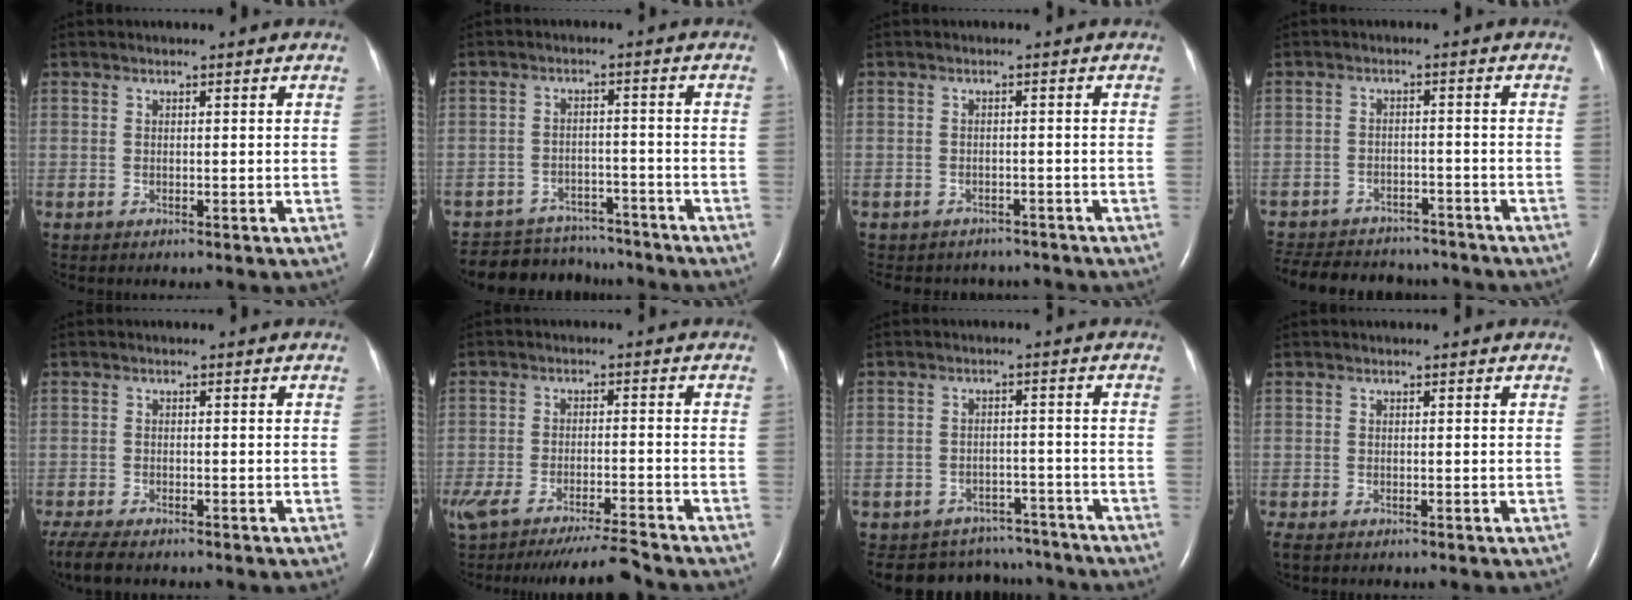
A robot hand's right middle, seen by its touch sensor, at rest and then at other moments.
{"total": 11.8, "force": [-10.9, 3.8, 2.0], "torque": [-0.037, 0.007, -0.151]}
{"total": 5.6, "force": [-5.1, 2.3, 0.2], "torque": [-0.006, 0.006, -0.057]}
{"total": 17.0, "force": [-14.9, 5.8, 5.6], "torque": [-0.148, -0.007, -0.203]}
{"total": 6.4, "force": [-5.1, 1.8, 3.4], "torque": [-0.068, -0.017, -0.085]}
{"total": 13.6, "force": [-12.5, 0.1, 5.4], "torque": [-0.107, -0.027, -0.193]}
{"total": 9.6, "force": [-8.9, 3.7, -0.1], "torque": [0.002, 0.027, -0.110]}
{"total": 1.7, "force": [-1.2, 0.8, 0.9], "torque": [-0.019, -0.005, -0.017]}